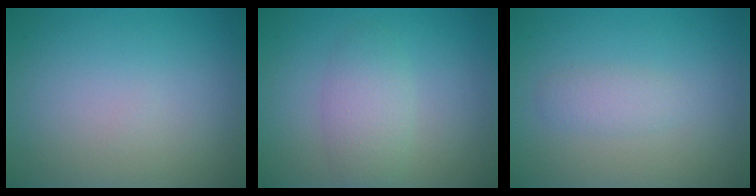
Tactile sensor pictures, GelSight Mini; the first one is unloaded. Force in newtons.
{"total": 2.8, "press": 2.8, "slide": 0.1}
{"total": 1.5, "press": 1.5, "slide": 0.0}